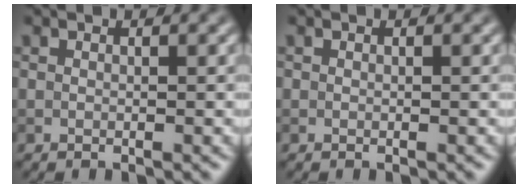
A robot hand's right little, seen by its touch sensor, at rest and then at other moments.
{"total": 0.0}